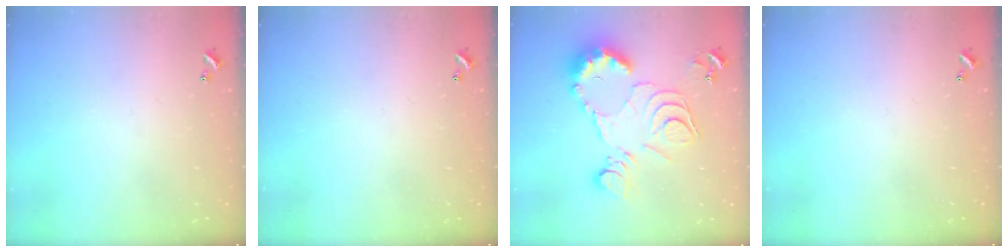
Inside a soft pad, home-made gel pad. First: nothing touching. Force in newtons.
{"total": 0.0}
{"total": 19.0, "press": 18.9, "slide": 2.0}
{"total": 0.0}